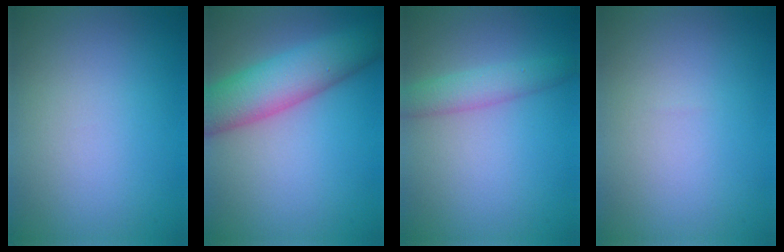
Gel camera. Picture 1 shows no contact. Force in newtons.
{"total": 7.2, "press": 7.2, "slide": 0.3}
{"total": 2.8, "press": 2.8, "slide": 0.1}
{"total": 0.0}